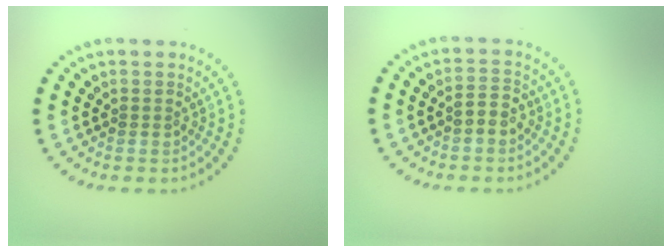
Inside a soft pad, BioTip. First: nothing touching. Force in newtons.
{"total": 1.9, "press": 1.8, "slide": 0.5}